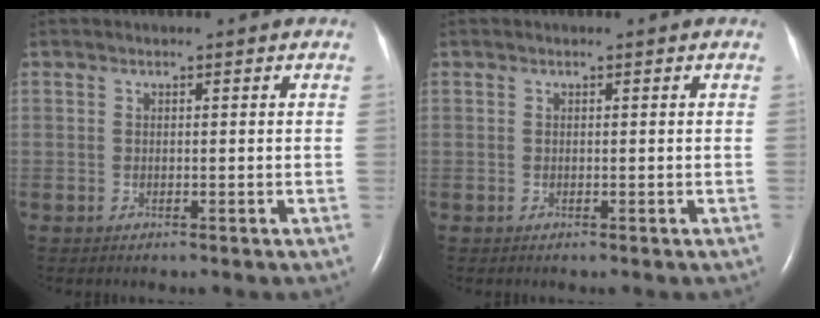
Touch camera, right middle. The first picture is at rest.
{"total": 0.0}